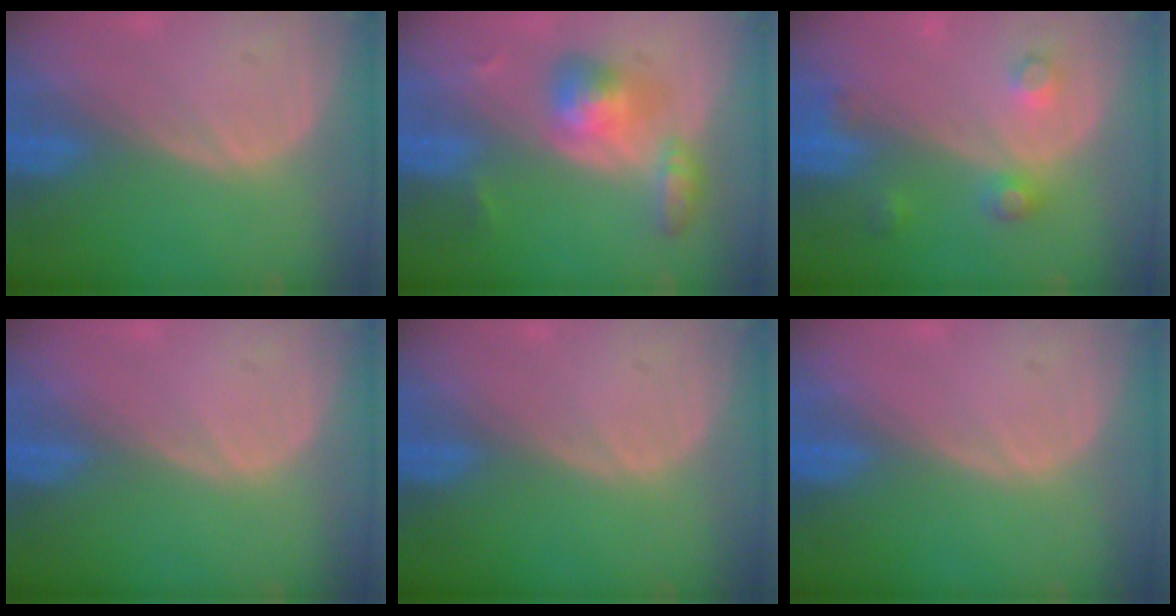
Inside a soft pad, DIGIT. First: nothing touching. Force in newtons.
{"total": 5.7, "press": 5.4, "slide": 1.6}
{"total": 3.8, "press": 3.8, "slide": 0.1}
{"total": 0.0}
{"total": 0.0}
{"total": 0.0}